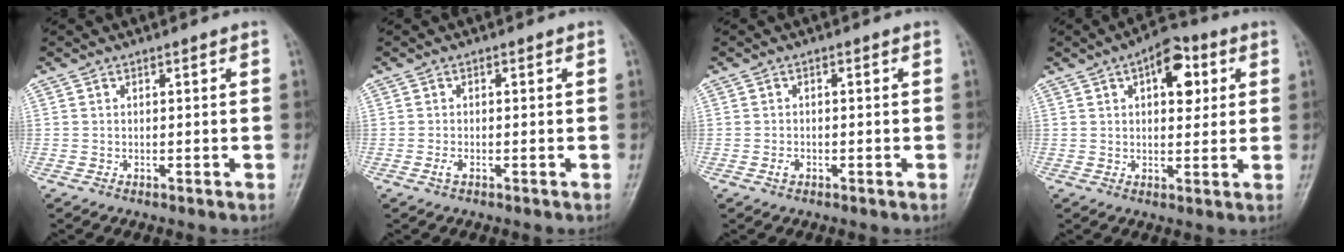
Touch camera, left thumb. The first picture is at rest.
{"total": 1.3, "force": [-0.6, 0.5, 1.0], "torque": [-0.025, 0.000, -0.012]}
{"total": 1.5, "force": [-0.7, 1.0, 0.9], "torque": [-0.015, 0.004, -0.014]}
{"total": 9.0, "force": [3.3, 4.8, 6.9], "torque": [-0.064, 0.000, 0.038]}